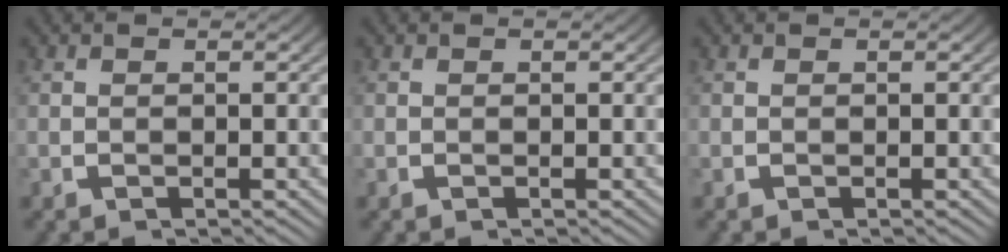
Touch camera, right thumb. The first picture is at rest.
{"total": 0.0}
{"total": 0.0}